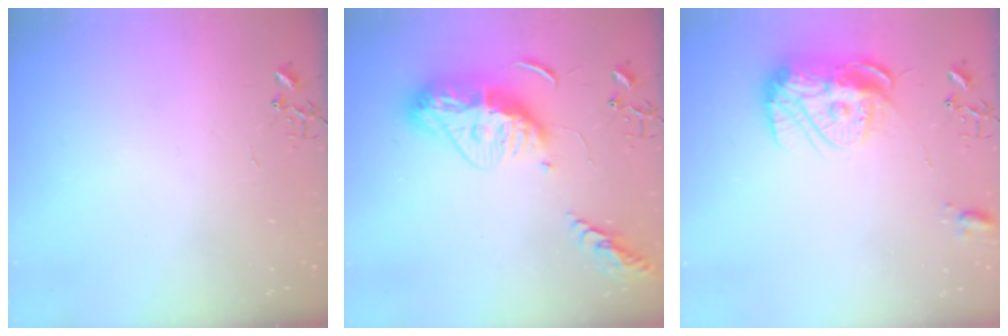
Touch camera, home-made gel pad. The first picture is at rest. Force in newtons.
{"total": 16.9, "press": 16.8, "slide": 1.6}
{"total": 14.9, "press": 14.9, "slide": 1.4}